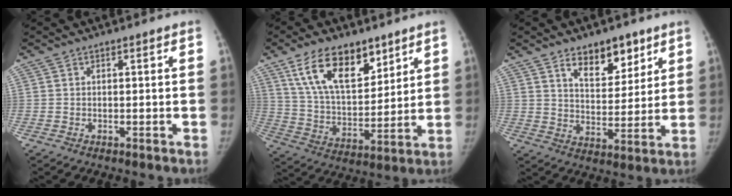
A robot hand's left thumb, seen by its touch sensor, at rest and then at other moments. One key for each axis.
{"total": 16.7, "fx": 10.0, "fy": 8.5, "fz": 10.2, "tx": -0.137, "ty": -0.049, "tz": 0.188}
{"total": 10.5, "fx": 6.6, "fy": 5.6, "fz": 5.9, "tx": -0.054, "ty": -0.045, "tz": 0.111}